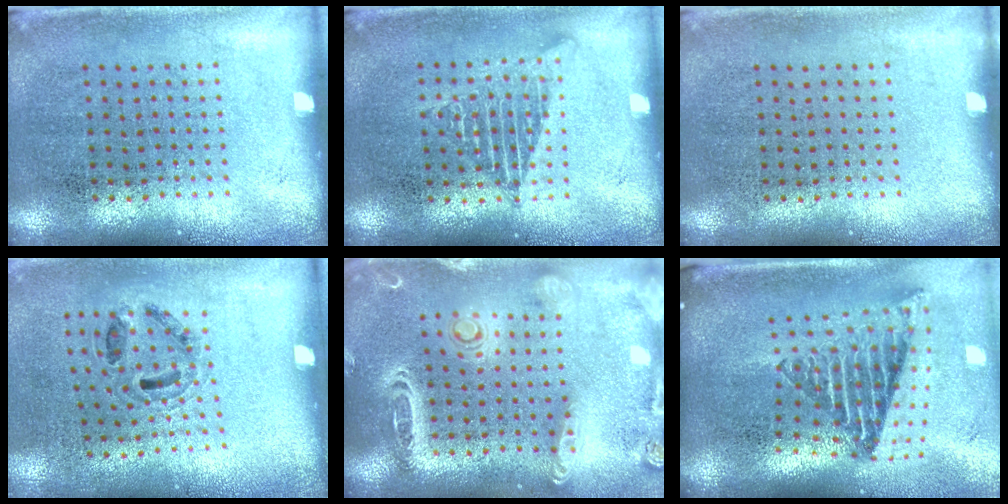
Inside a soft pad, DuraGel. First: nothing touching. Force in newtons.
{"total": 1.1, "press": 1.1, "slide": 0.1}
{"total": 0.0}
{"total": 1.0, "press": 0.8, "slide": 0.6}
{"total": 2.5, "press": 2.3, "slide": 1.1}
{"total": 2.8, "press": 1.7, "slide": 2.2}